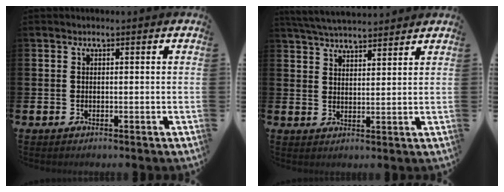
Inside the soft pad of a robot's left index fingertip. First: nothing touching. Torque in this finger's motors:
{"motor_torque": [0.36, -0.59, 0.74, 0.21]}